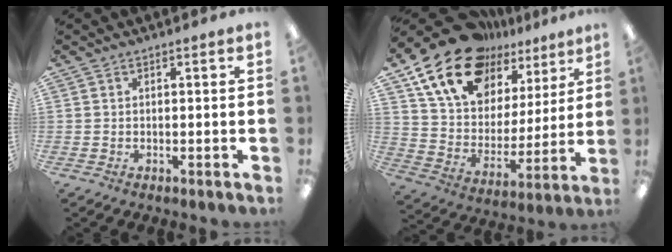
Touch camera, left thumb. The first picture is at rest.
{"total": 19.0, "force": [14.4, 10.1, 7.4], "torque": [-0.161, -0.089, 0.264]}